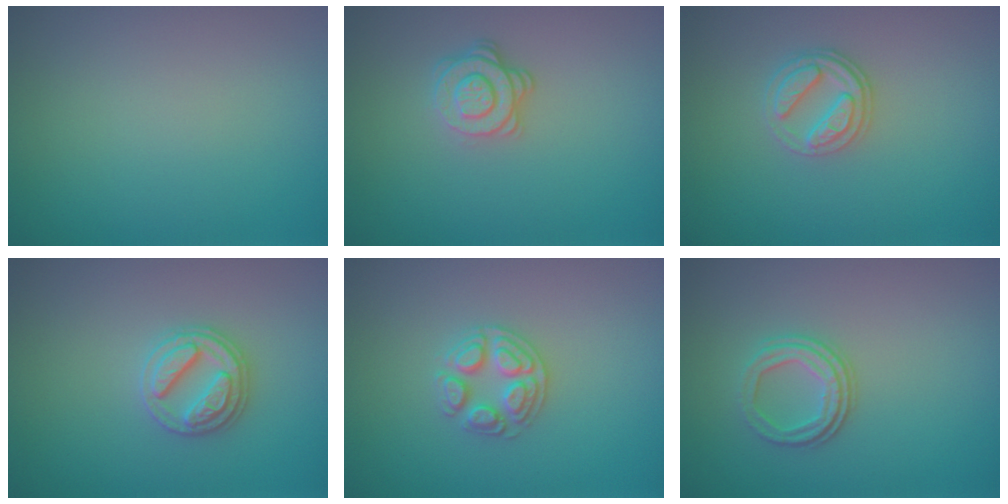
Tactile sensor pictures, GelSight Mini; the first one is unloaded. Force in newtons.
{"total": 2.9, "press": 2.5, "slide": 1.6}
{"total": 2.7, "press": 2.6, "slide": 0.8}
{"total": 2.8, "press": 2.8, "slide": 0.2}
{"total": 2.7, "press": 2.6, "slide": 0.7}
{"total": 2.9, "press": 2.3, "slide": 1.7}